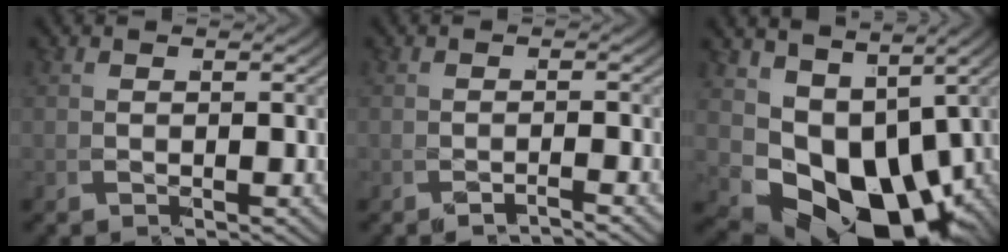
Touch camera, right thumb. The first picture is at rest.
{"total": 2.4, "force": [-1.4, -1.5, -1.1], "torque": [0.013, 0.009, -0.032]}
{"total": 14.2, "force": [-3.4, 9.3, 10.2], "torque": [-0.201, -0.056, -0.028]}